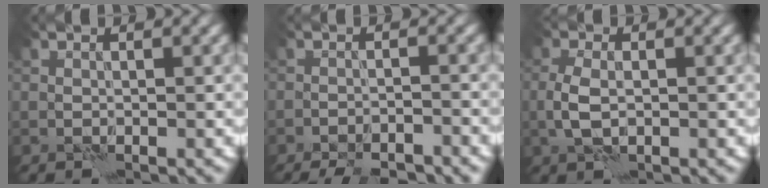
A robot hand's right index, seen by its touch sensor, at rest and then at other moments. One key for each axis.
{"total": 6.3, "fx": -5.7, "fy": 1.3, "fz": 2.3, "tx": -0.033, "ty": 0.002, "tz": -0.082}
{"total": 2.9, "fx": -0.4, "fy": 1.6, "fz": 2.3, "tx": -0.057, "ty": 0.000, "tz": -0.010}